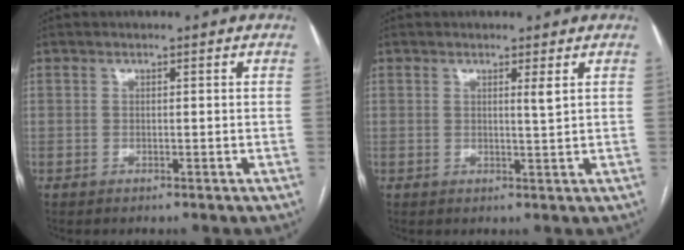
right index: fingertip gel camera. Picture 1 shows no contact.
{"total": 1.5, "force": [0.7, -0.3, 1.3], "torque": [-0.023, -0.007, 0.012]}